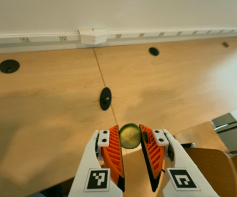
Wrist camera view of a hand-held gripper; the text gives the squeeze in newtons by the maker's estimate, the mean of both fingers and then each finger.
{"total": 8.5, "left": 8.7, "right": 8.3}